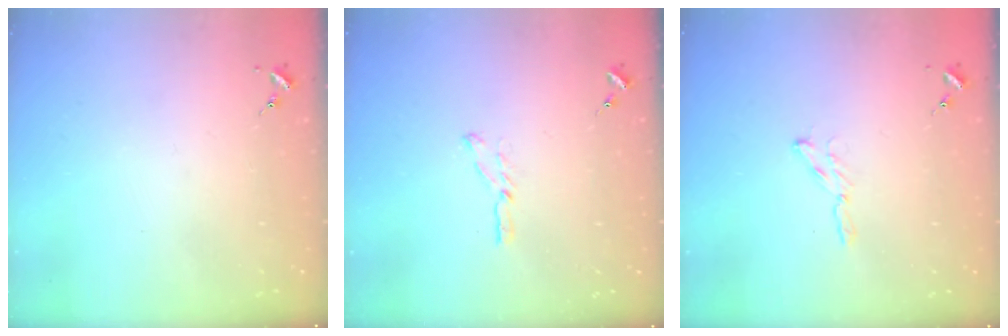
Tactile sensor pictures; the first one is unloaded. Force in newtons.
{"total": 3.6, "press": 3.6, "slide": 0.3}
{"total": 2.9, "press": 2.9, "slide": 0.3}